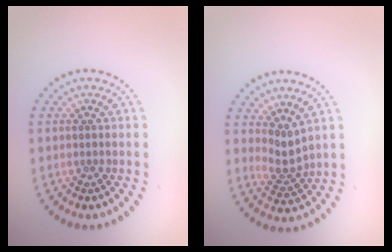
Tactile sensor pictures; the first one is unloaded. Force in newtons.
{"total": 2.3, "press": 1.5, "slide": 1.7}